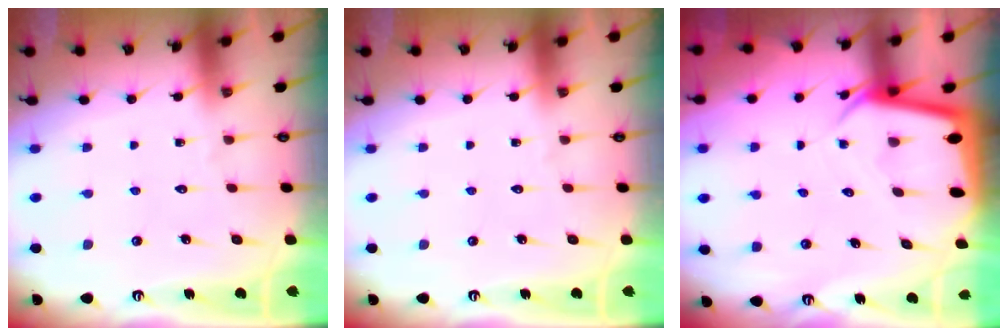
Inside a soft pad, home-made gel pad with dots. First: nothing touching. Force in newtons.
{"total": 0.0}
{"total": 2.6, "press": 2.6, "slide": 0.1}